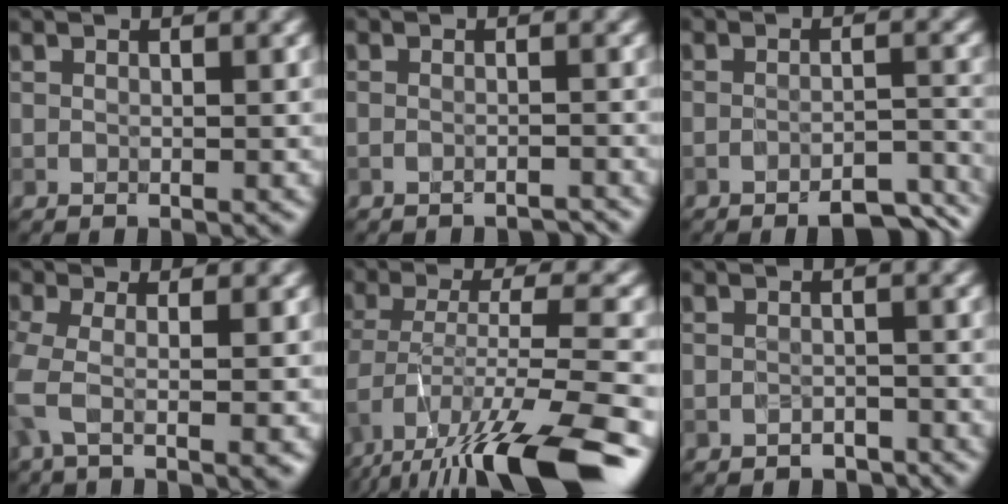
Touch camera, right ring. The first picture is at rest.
{"total": 1.2, "force": [-1.2, 0.0, 0.1], "torque": [0.000, -0.002, -0.021]}
{"total": 4.3, "force": [-3.5, 0.9, 2.3], "torque": [-0.035, -0.005, -0.044]}
{"total": 4.5, "force": [-1.2, 1.2, 4.2], "torque": [-0.090, -0.012, -0.029]}
{"total": 12.4, "force": [-7.9, 3.3, 9.0], "torque": [-0.168, -0.006, -0.122]}
{"total": 1.1, "force": [-1.0, 0.6, -0.1], "torque": [0.007, -0.004, -0.018]}